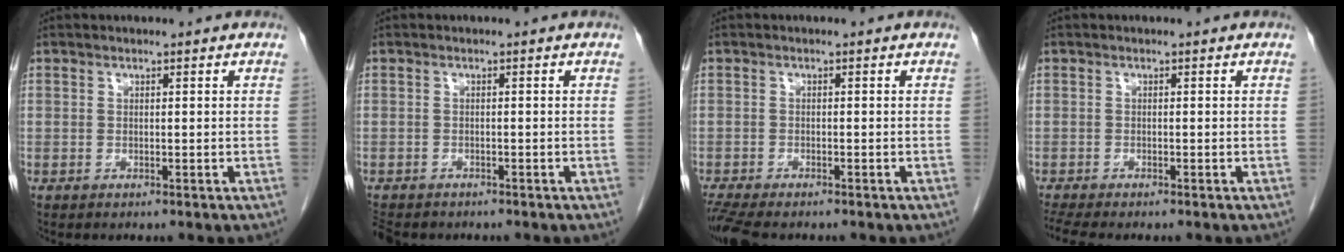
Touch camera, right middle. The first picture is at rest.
{"total": 5.6, "force": [-4.6, 2.5, 1.9], "torque": [-0.035, -0.005, -0.067]}
{"total": 6.5, "force": [-5.4, 1.6, 3.2], "torque": [-0.058, -0.012, -0.090]}
{"total": 4.0, "force": [-3.5, 0.2, 1.9], "torque": [-0.039, -0.013, -0.058]}